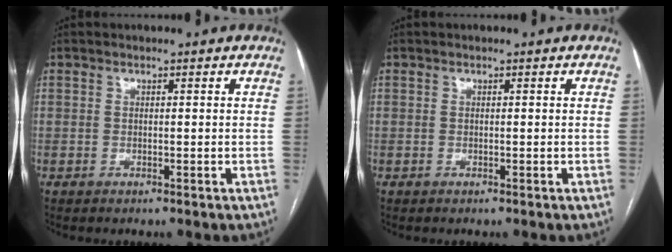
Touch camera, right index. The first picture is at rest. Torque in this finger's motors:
{"motor_torque": [0.00, 0.00, 0.00, 0.00]}